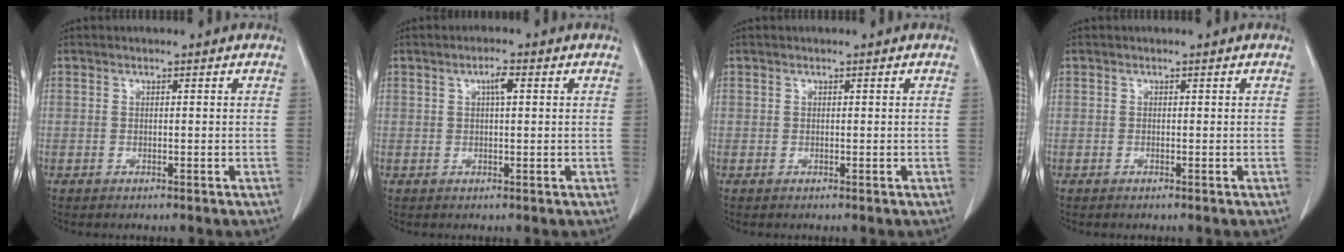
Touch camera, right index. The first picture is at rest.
{"total": 2.1, "force": [0.7, 0.4, 2.0], "torque": [-0.039, 0.003, 0.011]}
{"total": 0.0}
{"total": 0.0}